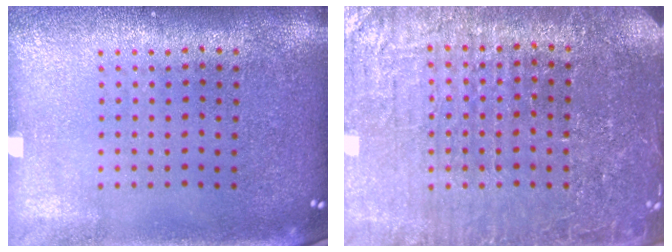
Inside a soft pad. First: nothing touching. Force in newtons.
{"total": 4.5, "press": 4.3, "slide": 1.4}